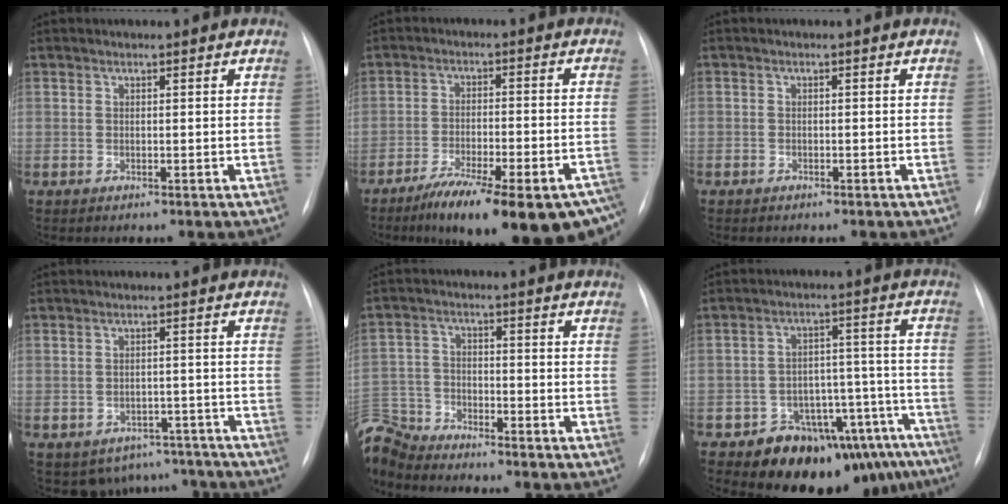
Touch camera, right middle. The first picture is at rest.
{"total": 21.8, "force": [-16.1, 4.6, 14.0], "torque": [-0.141, -0.005, -0.224]}
{"total": 1.1, "force": [-0.7, 0.8, 0.1], "torque": [-0.010, 0.002, -0.009]}
{"total": 8.0, "force": [-6.4, 4.9, 0.5], "torque": [0.008, 0.027, -0.071]}
{"total": 10.7, "force": [-10.1, 2.9, 1.9], "torque": [-0.056, 0.011, -0.194]}
{"total": 14.9, "force": [-11.7, 7.8, 5.1], "torque": [-0.021, 0.073, -0.145]}